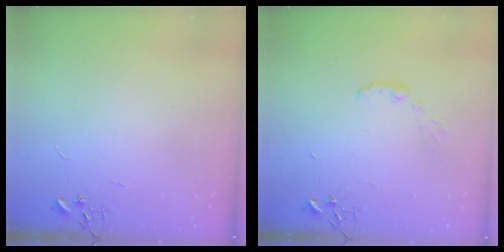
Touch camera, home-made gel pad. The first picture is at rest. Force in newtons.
{"total": 4.2, "press": 4.1, "slide": 0.7}